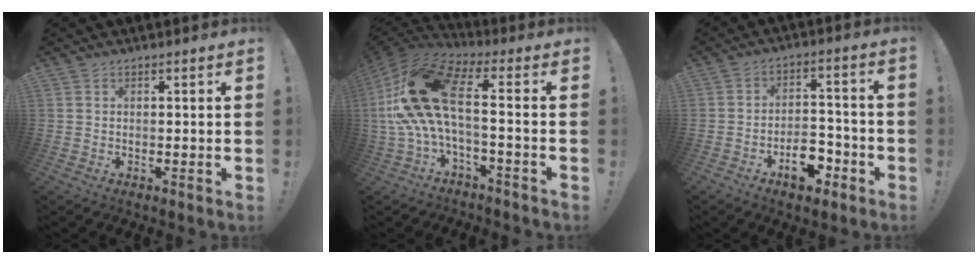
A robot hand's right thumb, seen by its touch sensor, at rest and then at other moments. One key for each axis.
{"total": 18.3, "fx": 0.9, "fy": 7.6, "fz": 16.6, "tx": -0.333, "ty": 0.005, "tz": 0.018}
{"total": 9.8, "fx": -5.3, "fy": 6.1, "fz": 5.6, "tx": -0.060, "ty": 0.050, "tz": -0.090}